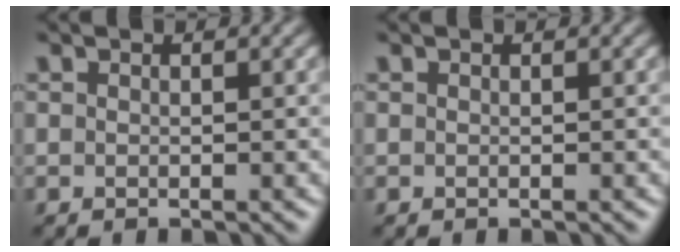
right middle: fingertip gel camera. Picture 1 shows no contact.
{"total": 0.0}